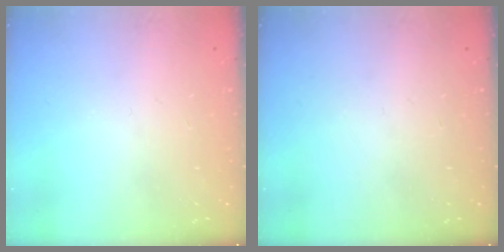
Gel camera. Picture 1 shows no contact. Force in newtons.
{"total": 0.0}